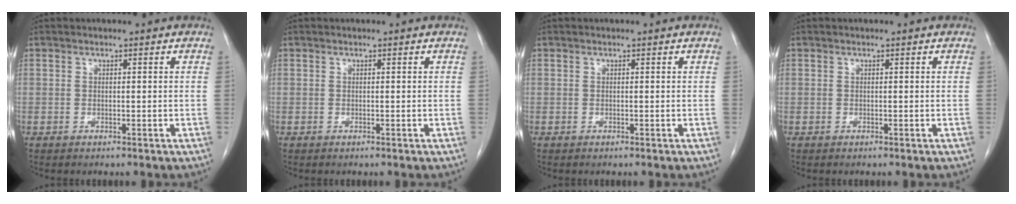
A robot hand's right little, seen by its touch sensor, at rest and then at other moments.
{"total": 0.0}
{"total": 0.0}
{"total": 0.0}